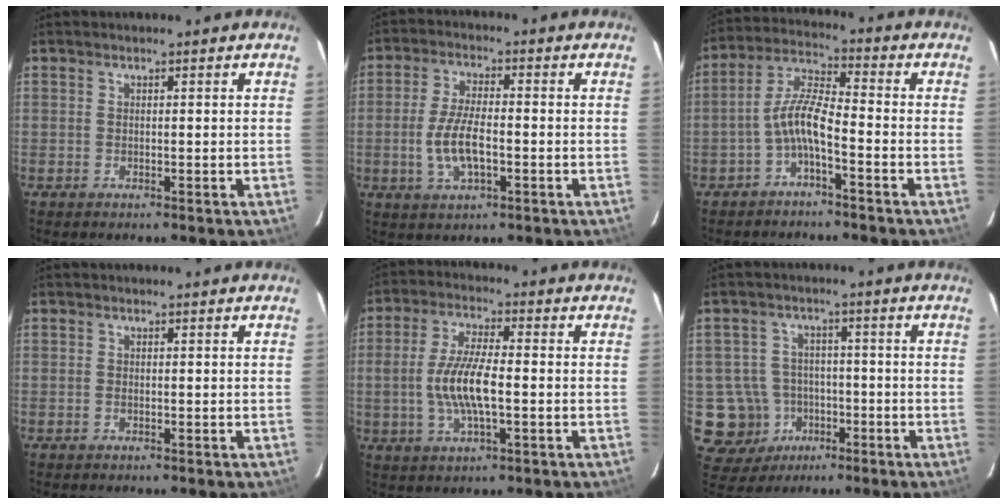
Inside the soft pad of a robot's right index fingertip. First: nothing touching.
{"total": 8.3, "force": [-2.0, 3.3, 7.3], "torque": [-0.149, -0.003, -0.035]}
{"total": 6.6, "force": [-3.1, 1.3, 5.6], "torque": [-0.130, 0.018, -0.061]}
{"total": 0.6, "force": [-0.2, 0.3, 0.5], "torque": [-0.010, 0.000, -0.004]}
{"total": 9.8, "force": [-1.4, 3.0, 9.2], "torque": [-0.188, 0.001, -0.026]}
{"total": 9.8, "force": [-3.1, 9.2, 1.2], "torque": [-0.061, 0.028, -0.037]}